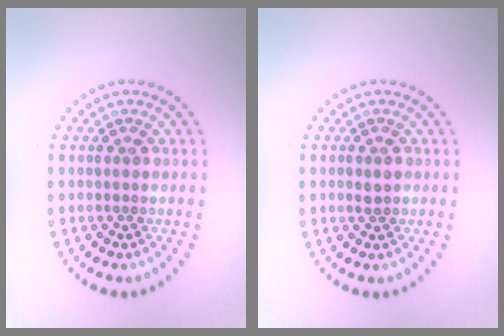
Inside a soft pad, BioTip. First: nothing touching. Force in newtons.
{"total": 1.1, "press": 1.1, "slide": 0.3}